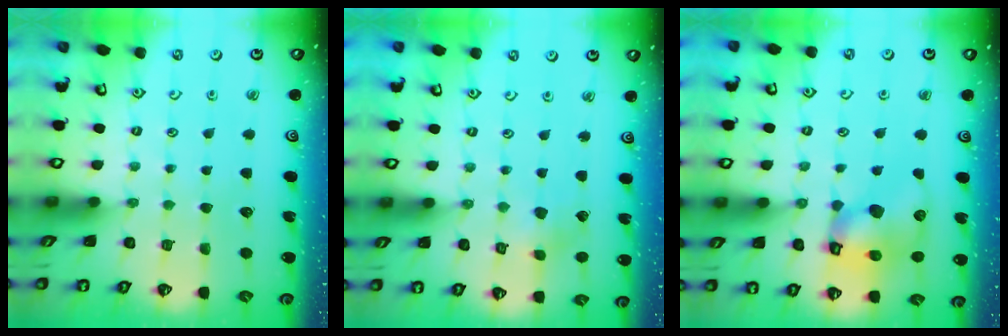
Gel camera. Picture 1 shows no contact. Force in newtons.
{"total": 2.1, "press": 2.1, "slide": 0.2}
{"total": 12.9, "press": 12.8, "slide": 2.1}